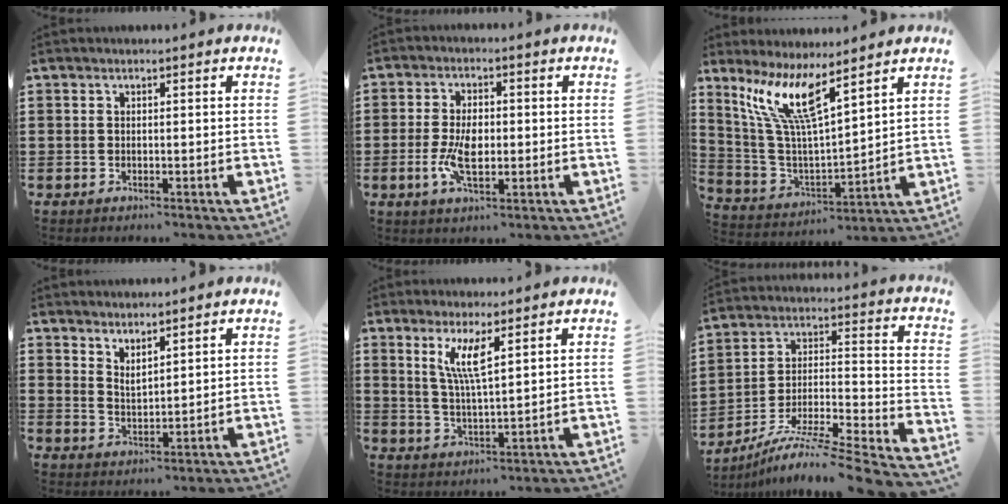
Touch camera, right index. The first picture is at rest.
{"total": 5.8, "force": [-0.8, 2.9, 4.9], "torque": [-0.109, -0.001, -0.018]}
{"total": 9.8, "force": [6.4, 1.7, 7.2], "torque": [-0.172, -0.032, 0.111]}
{"total": 2.5, "force": [2.5, 0.1, -0.1], "torque": [-0.005, -0.002, 0.049]}
{"total": 5.8, "force": [2.7, 1.0, 5.0], "torque": [-0.107, 0.001, 0.046]}
{"total": 7.6, "force": [-6.3, 0.0, 4.2], "torque": [-0.075, -0.008, -0.131]}